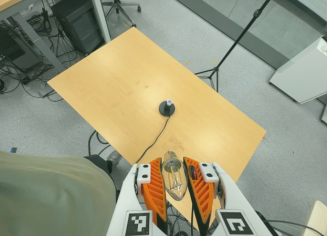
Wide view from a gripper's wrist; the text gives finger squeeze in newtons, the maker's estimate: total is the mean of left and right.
{"total": 21.2, "left": 23.4, "right": 19.0}